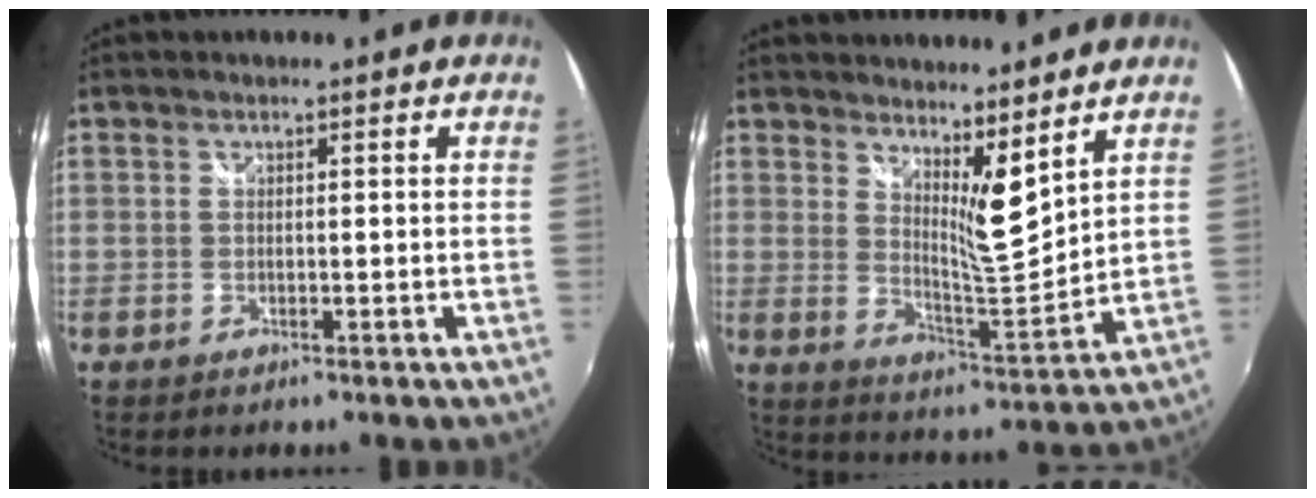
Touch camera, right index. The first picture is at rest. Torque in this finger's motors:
{"motor_torque": [-0.04, 0.13, 0.31, 0.02]}